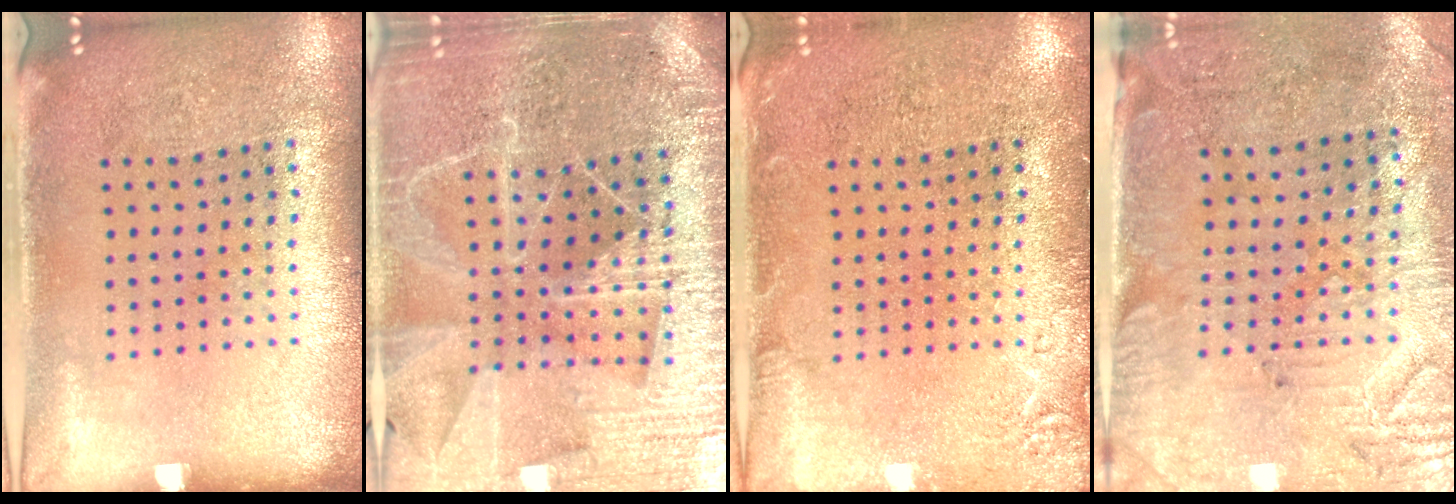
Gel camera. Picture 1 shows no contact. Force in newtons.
{"total": 4.9, "press": 4.5, "slide": 2.0}
{"total": 2.0, "press": 2.0, "slide": 0.4}
{"total": 3.1, "press": 2.7, "slide": 1.5}